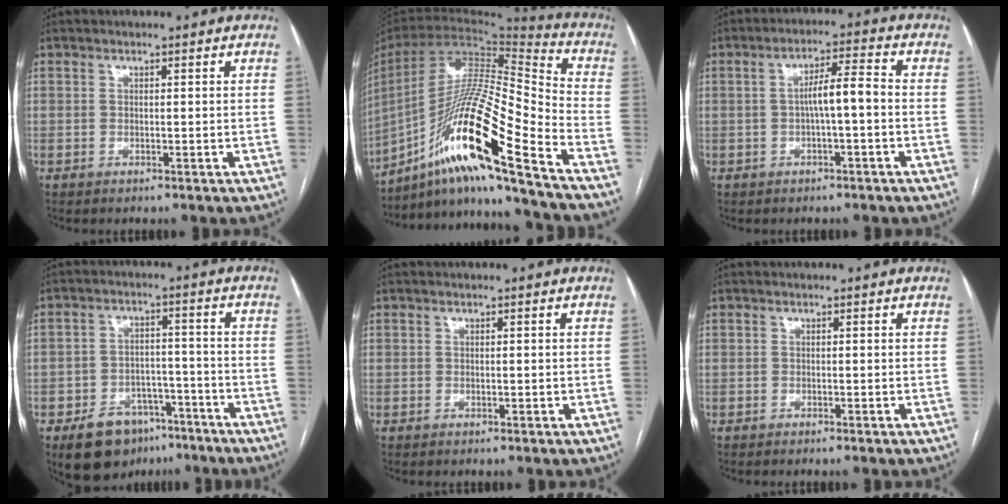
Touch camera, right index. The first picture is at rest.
{"total": 22.9, "force": [-14.2, 0.2, 17.9], "torque": [-0.353, -0.015, -0.265]}
{"total": 5.3, "force": [-0.6, 0.6, 5.2], "torque": [-0.087, 0.017, -0.008]}
{"total": 9.7, "force": [-6.3, 6.2, 4.0], "torque": [-0.061, 0.018, -0.093]}
{"total": 0.0}
{"total": 0.0}